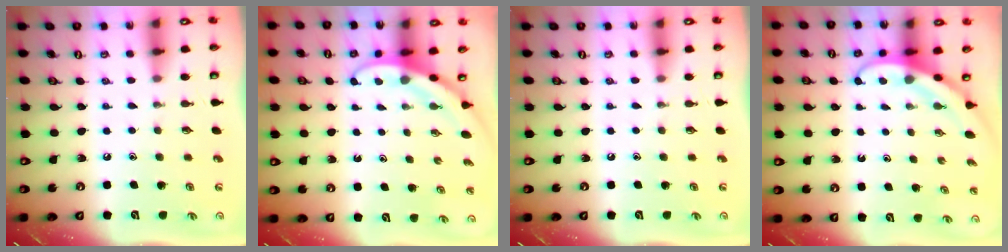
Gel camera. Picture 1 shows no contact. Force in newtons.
{"total": 3.1, "press": 3.1, "slide": 0.0}
{"total": 0.0}
{"total": 3.7, "press": 3.7, "slide": 0.4}